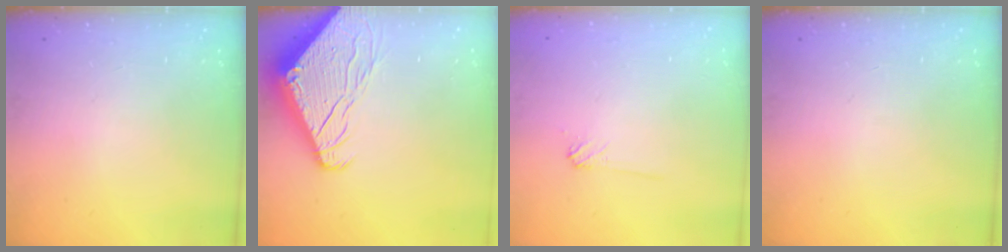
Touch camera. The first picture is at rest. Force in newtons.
{"total": 10.5, "press": 10.4, "slide": 1.2}
{"total": 4.3, "press": 4.2, "slide": 0.8}
{"total": 0.0}